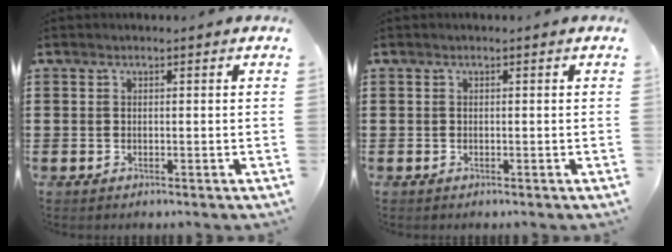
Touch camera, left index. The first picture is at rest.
{"total": 0.0}